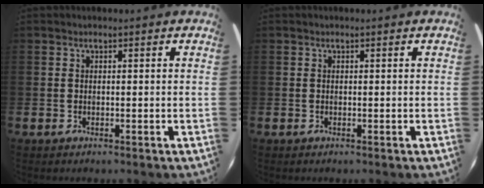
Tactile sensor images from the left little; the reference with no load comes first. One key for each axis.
{"total": 0.0}